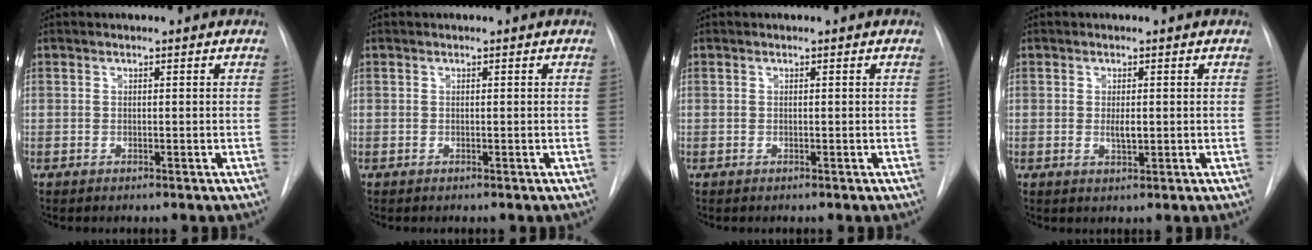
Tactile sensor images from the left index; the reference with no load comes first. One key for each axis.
{"total": 0.0}
{"total": 0.0}
{"total": 1.8, "fx": 0.0, "fy": 0.6, "fz": 1.7, "tx": -0.030, "ty": -0.003, "tz": 0.002}